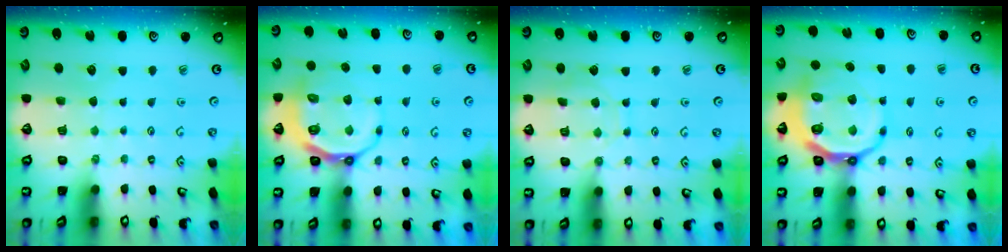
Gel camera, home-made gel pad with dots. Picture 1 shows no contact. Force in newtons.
{"total": 9.6, "press": 9.0, "slide": 3.3}
{"total": 8.5, "press": 8.4, "slide": 0.7}
{"total": 14.3, "press": 13.9, "slide": 3.3}